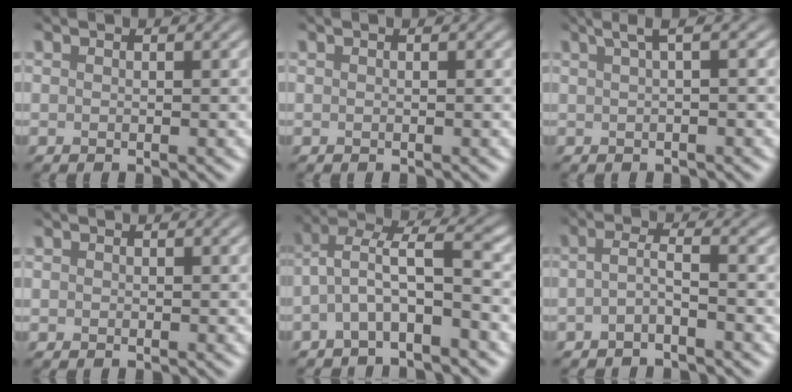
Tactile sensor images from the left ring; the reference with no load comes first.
{"total": 0.0}
{"total": 2.5, "force": [0.8, 0.7, 2.3], "torque": [-0.031, 0.008, 0.009]}
{"total": 0.0}
{"total": 4.3, "force": [-1.9, 0.9, 3.7], "torque": [-0.073, 0.017, -0.045]}
{"total": 1.7, "force": [-0.9, 0.3, 1.5], "torque": [-0.031, 0.005, -0.022]}